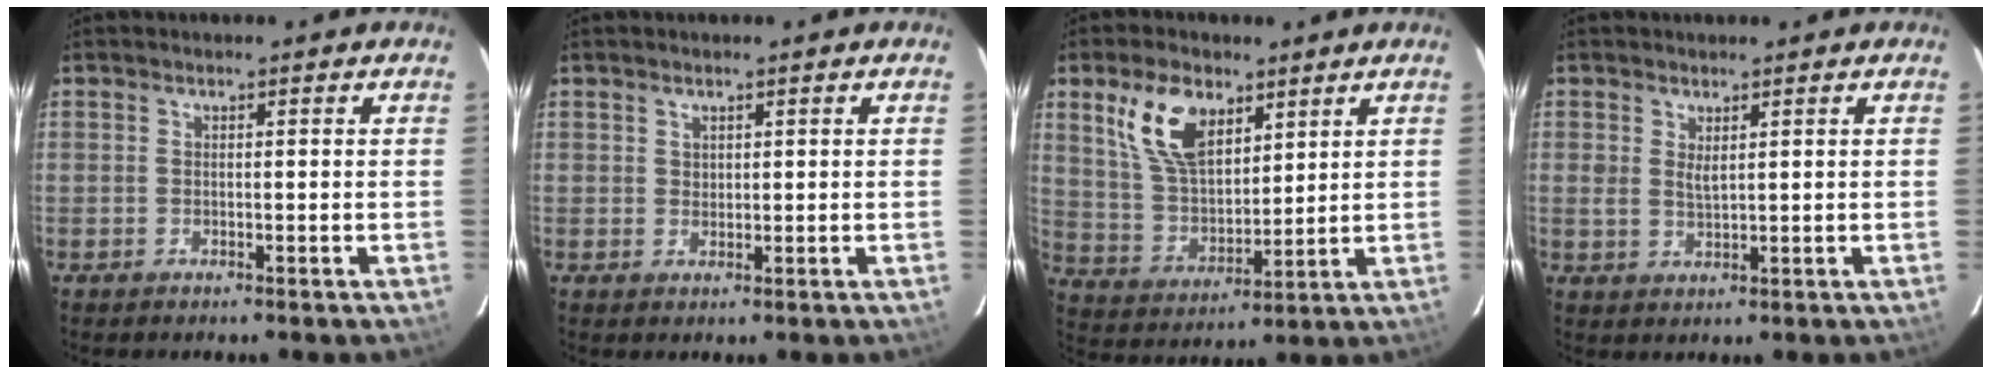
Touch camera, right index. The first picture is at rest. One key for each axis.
{"total": 1.2, "fx": 0.8, "fy": 0.9, "fz": 0.2, "tx": 0.001, "ty": 0.004, "tz": 0.014}
{"total": 12.7, "fx": 6.7, "fy": 6.9, "fz": 8.2, "tx": -0.159, "ty": 0.017, "tz": 0.141}
{"total": 2.0, "fx": 1.0, "fy": 0.8, "fz": 1.5, "tx": -0.027, "ty": -0.002, "tz": 0.018}